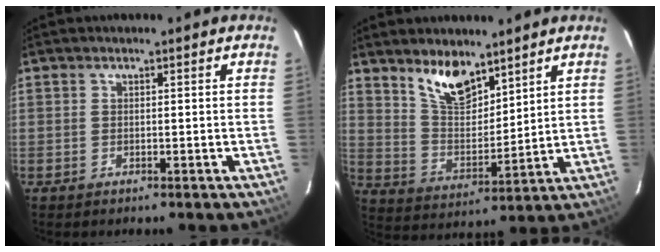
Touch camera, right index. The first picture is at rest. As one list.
[{"total": 10.1, "force": [7.4, 4.0, 5.5], "torque": [-0.099, 0.000, 0.146]}]